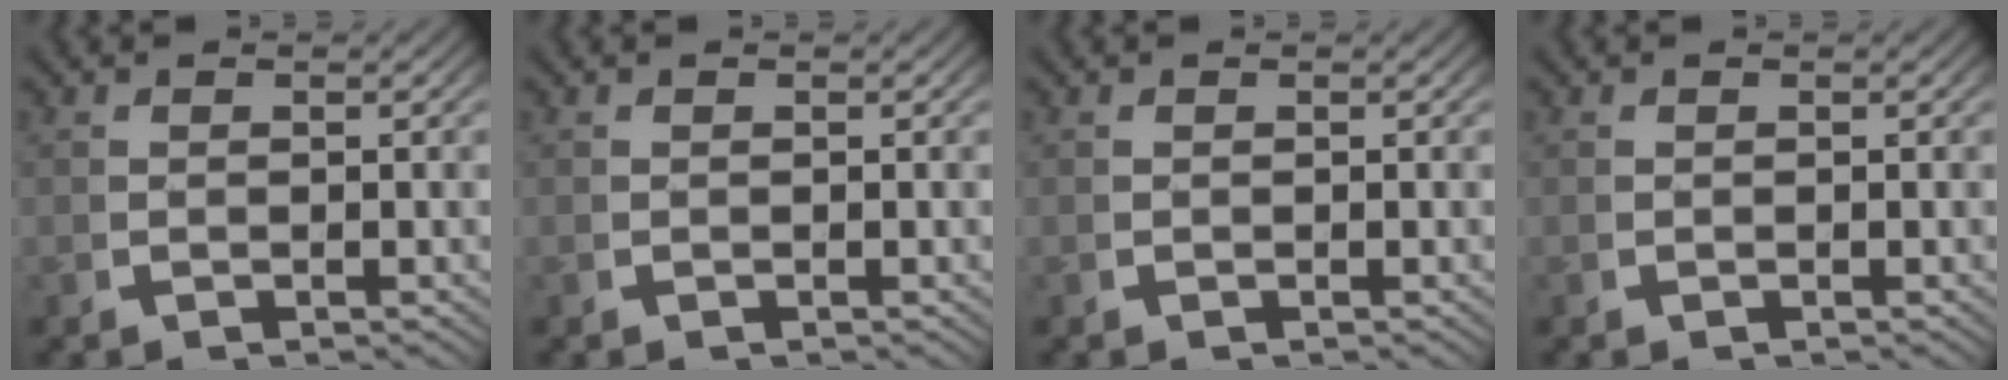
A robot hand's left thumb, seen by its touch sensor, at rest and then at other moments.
{"total": 0.0}
{"total": 0.0}
{"total": 0.0}